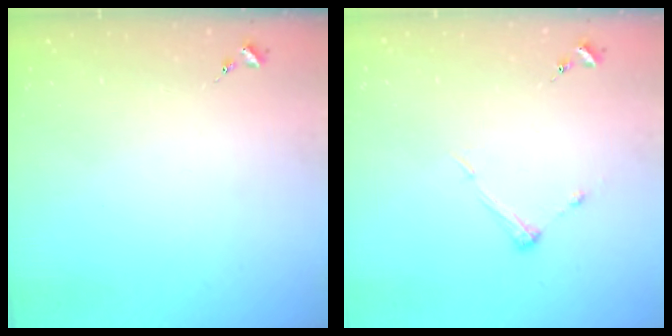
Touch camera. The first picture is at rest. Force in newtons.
{"total": 5.6, "press": 5.5, "slide": 0.7}